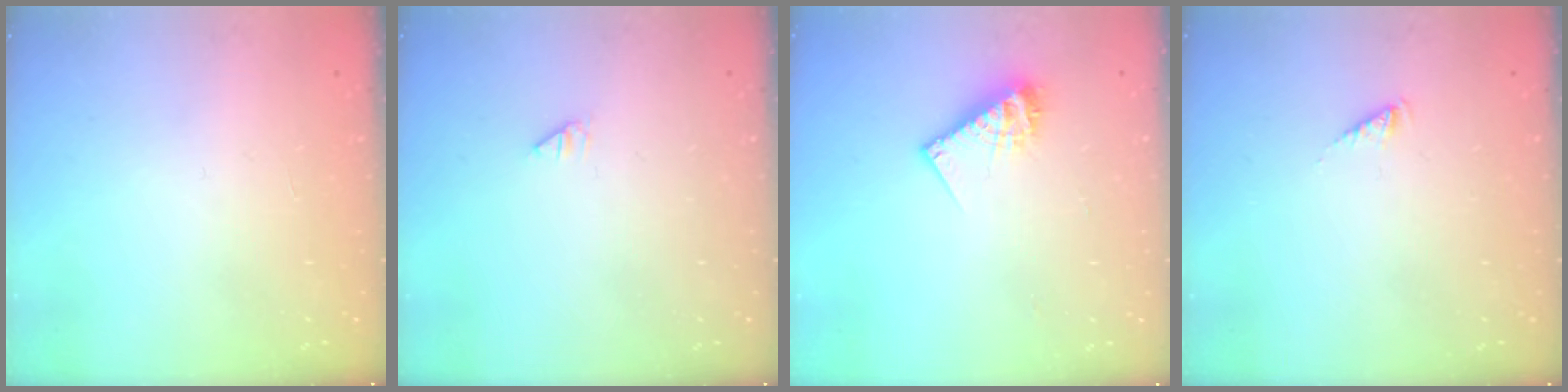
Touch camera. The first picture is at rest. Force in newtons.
{"total": 0.0}
{"total": 9.7, "press": 9.7, "slide": 0.5}
{"total": 0.8, "press": 0.8, "slide": 0.2}